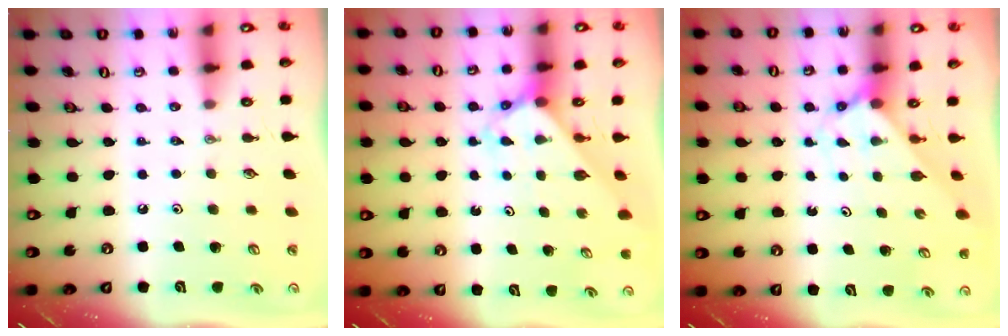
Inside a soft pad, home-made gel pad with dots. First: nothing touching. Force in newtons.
{"total": 2.7, "press": 2.7, "slide": 0.2}
{"total": 2.6, "press": 2.6, "slide": 0.2}